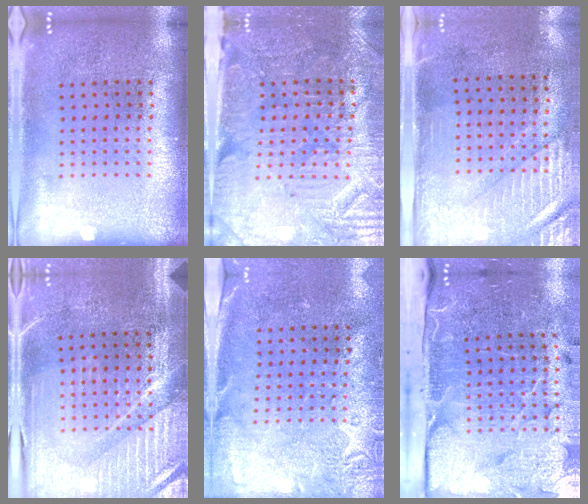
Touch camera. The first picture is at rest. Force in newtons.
{"total": 3.6, "press": 3.4, "slide": 1.2}
{"total": 2.9, "press": 2.5, "slide": 1.5}
{"total": 4.0, "press": 3.9, "slide": 1.0}
{"total": 2.7, "press": 2.2, "slide": 1.7}
{"total": 5.1, "press": 3.8, "slide": 3.3}